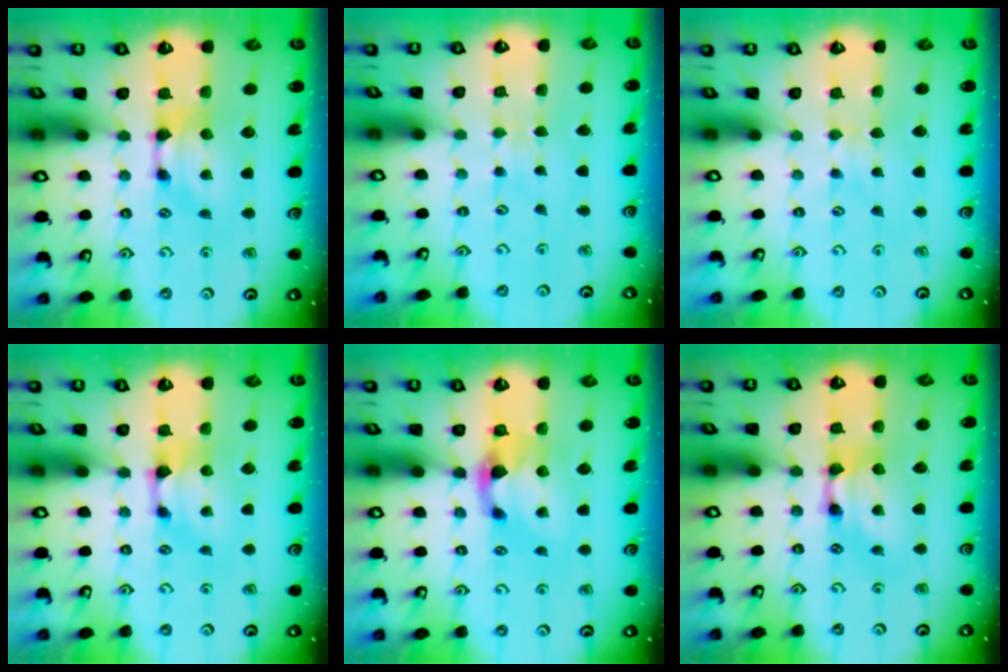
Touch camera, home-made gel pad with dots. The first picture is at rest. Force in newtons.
{"total": 2.9, "press": 2.9, "slide": 0.4}
{"total": 2.6, "press": 2.6, "slide": 0.4}
{"total": 0.9, "press": 0.6, "slide": 0.7}
{"total": 1.5, "press": 0.4, "slide": 1.4}
{"total": 2.2, "press": 2.2, "slide": 0.1}